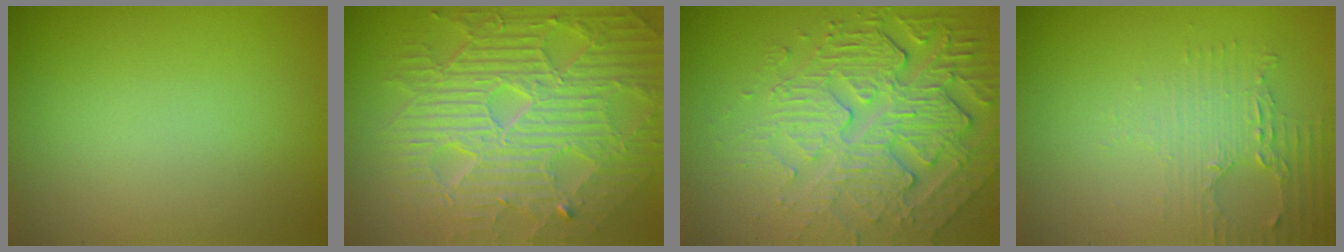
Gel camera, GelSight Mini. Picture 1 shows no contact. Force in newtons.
{"total": 10.7, "press": 7.0, "slide": 8.1}
{"total": 7.1, "press": 5.2, "slide": 4.8}
{"total": 2.4, "press": 2.3, "slide": 0.9}